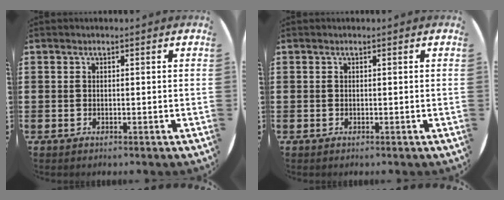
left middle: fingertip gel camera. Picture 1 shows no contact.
{"total": 0.0}